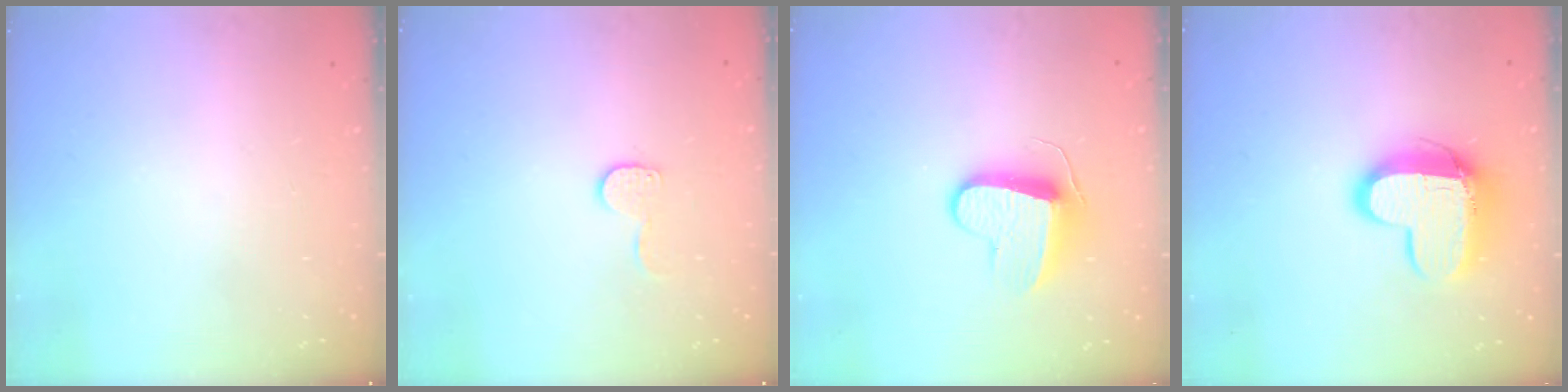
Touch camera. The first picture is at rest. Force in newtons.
{"total": 6.8, "press": 6.7, "slide": 0.6}
{"total": 9.3, "press": 9.3, "slide": 0.5}
{"total": 12.9, "press": 12.9, "slide": 1.1}